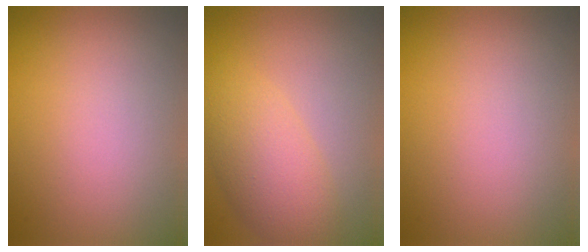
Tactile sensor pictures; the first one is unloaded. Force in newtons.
{"total": 4.7, "press": 4.7, "slide": 0.2}
{"total": 0.0}